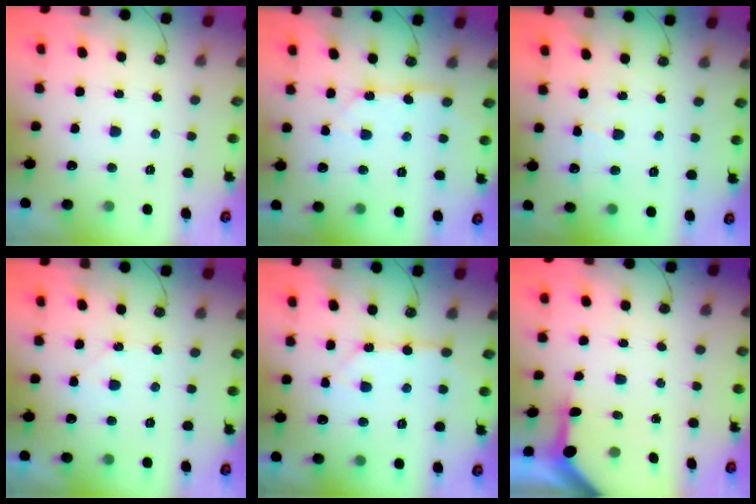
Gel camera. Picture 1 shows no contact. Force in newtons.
{"total": 3.1, "press": 3.1, "slide": 0.5}
{"total": 4.8, "press": 4.8, "slide": 0.6}
{"total": 4.0, "press": 4.0, "slide": 0.6}
{"total": 4.0, "press": 3.9, "slide": 0.5}
{"total": 3.3, "press": 3.3, "slide": 0.4}